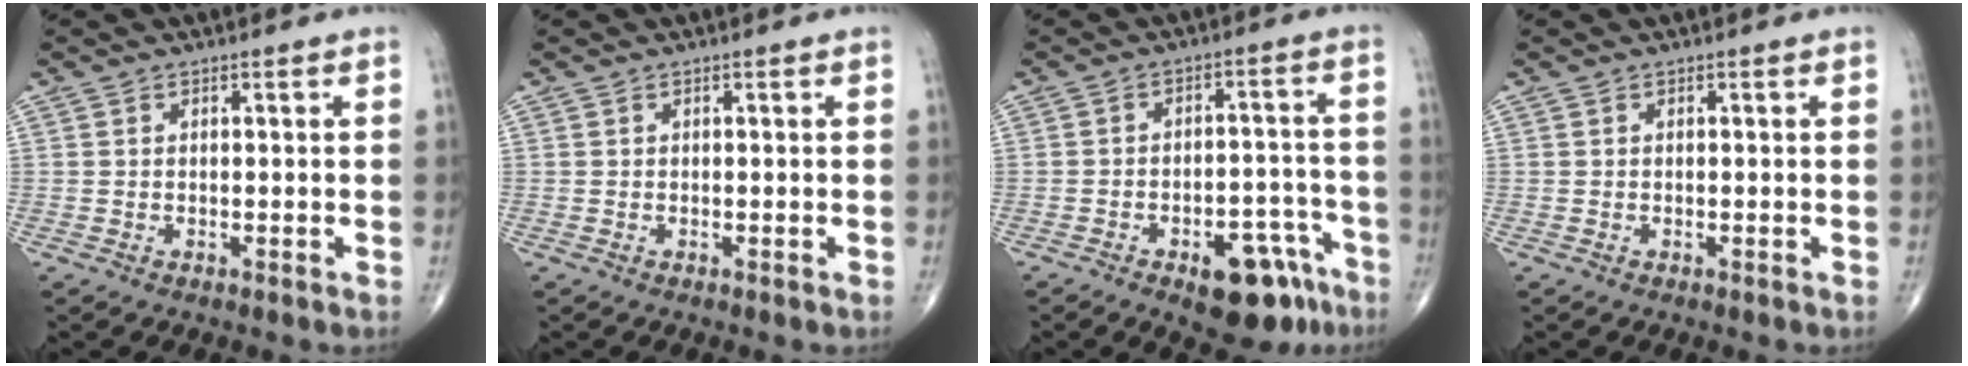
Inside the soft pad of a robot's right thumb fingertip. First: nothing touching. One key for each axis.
{"total": 0.0}
{"total": 12.4, "fx": -7.5, "fy": 5.8, "fz": 7.9, "tx": -0.074, "ty": 0.057, "tz": -0.097}
{"total": 0.0}